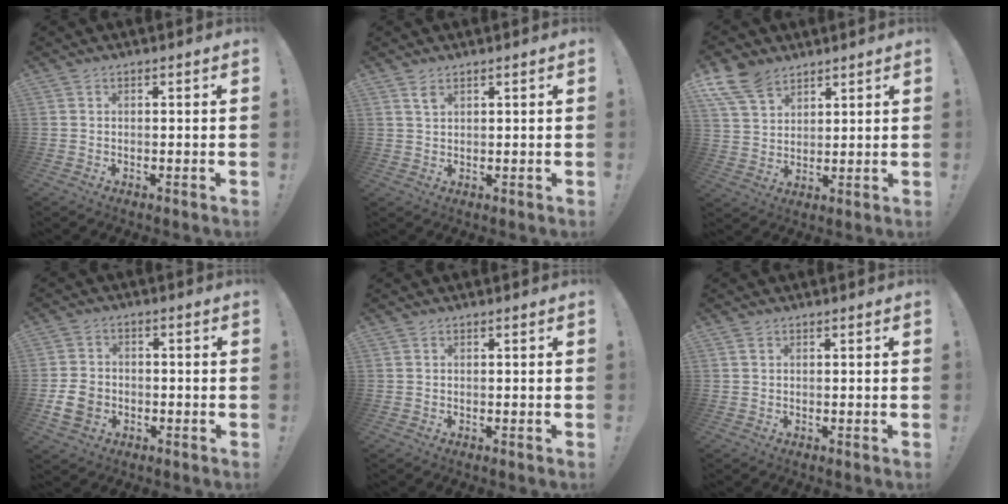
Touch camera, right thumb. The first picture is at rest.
{"total": 2.5, "force": [1.6, 1.2, 1.5], "torque": [-0.024, -0.006, 0.028]}
{"total": 10.2, "force": [7.2, 5.9, 4.3], "torque": [-0.091, -0.033, 0.143]}
{"total": 8.2, "force": [-2.3, 6.7, 4.3], "torque": [-0.083, 0.013, -0.041]}
{"total": 0.0}
{"total": 0.7, "force": [0.4, 0.4, 0.5], "torque": [-0.009, 0.000, 0.007]}